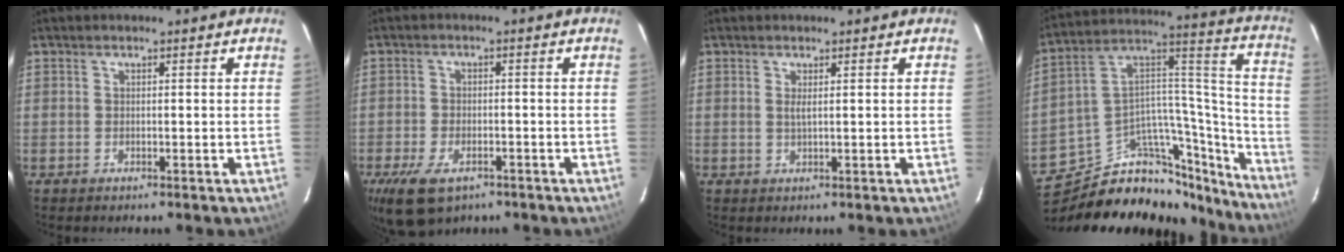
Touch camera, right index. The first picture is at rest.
{"total": 9.2, "force": [-5.4, 4.9, 5.5], "torque": [-0.130, -0.018, -0.092]}
{"total": 1.1, "force": [0.4, 0.0, 1.0], "torque": [-0.021, -0.001, 0.007]}
{"total": 26.3, "force": [-21.9, 11.3, 9.0], "torque": [-0.118, 0.093, -0.332]}